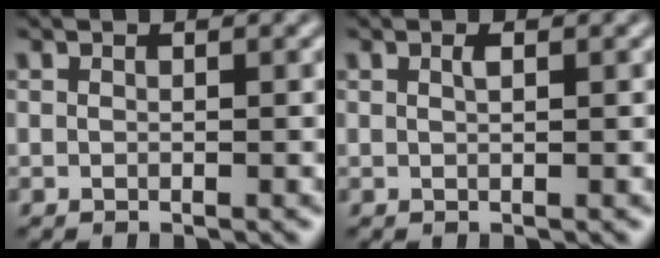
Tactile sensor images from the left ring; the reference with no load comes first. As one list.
[{"total": 0.7, "force": [0.3, 0.2, 0.6], "torque": [-0.011, 0.002, 0.006]}]